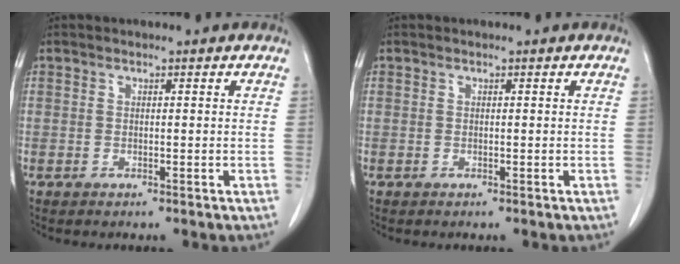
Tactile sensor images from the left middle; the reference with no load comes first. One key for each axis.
{"total": 0.0}